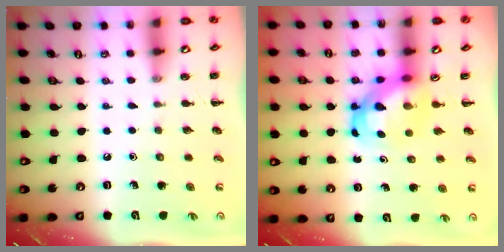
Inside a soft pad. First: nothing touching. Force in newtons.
{"total": 5.0, "press": 4.8, "slide": 1.3}